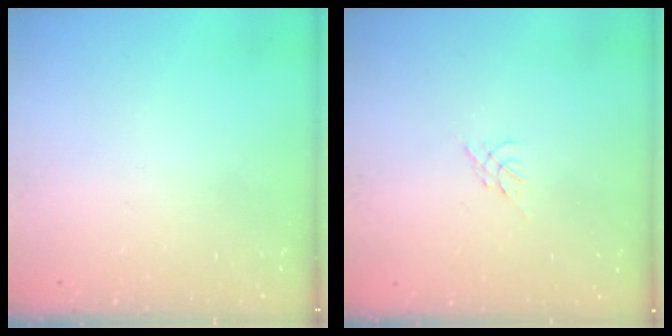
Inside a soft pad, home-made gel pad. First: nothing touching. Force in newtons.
{"total": 0.0}